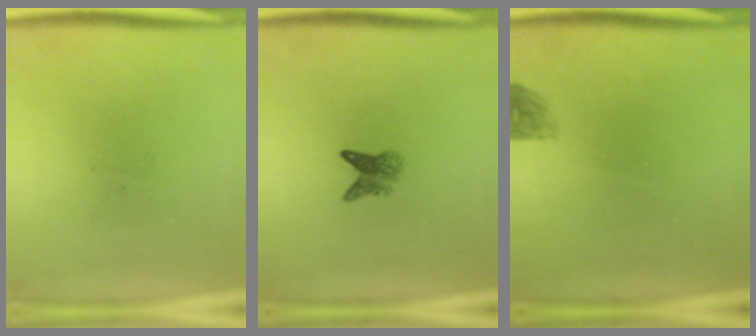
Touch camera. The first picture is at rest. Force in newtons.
{"total": 2.6}
{"total": 1.7}